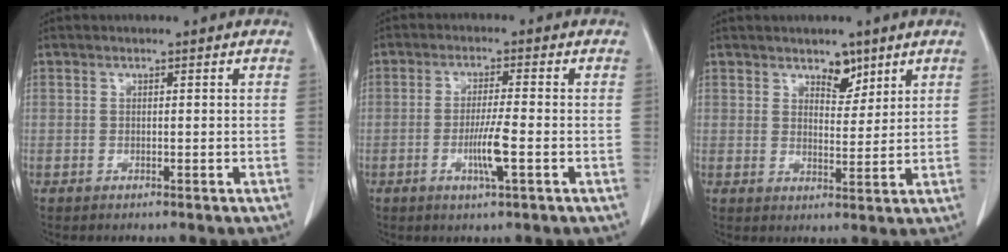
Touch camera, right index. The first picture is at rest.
{"total": 5.3, "force": [-1.6, -0.1, 5.0], "torque": [-0.094, -0.010, -0.030]}
{"total": 3.8, "force": [2.8, 2.0, 1.8], "torque": [-0.021, -0.004, 0.047]}